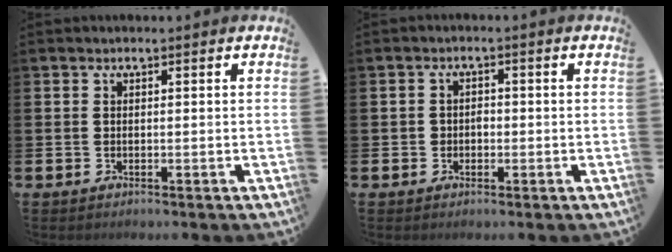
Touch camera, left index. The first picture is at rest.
{"total": 1.4, "force": [-0.3, 1.3, 0.5], "torque": [-0.009, 0.005, -0.008]}